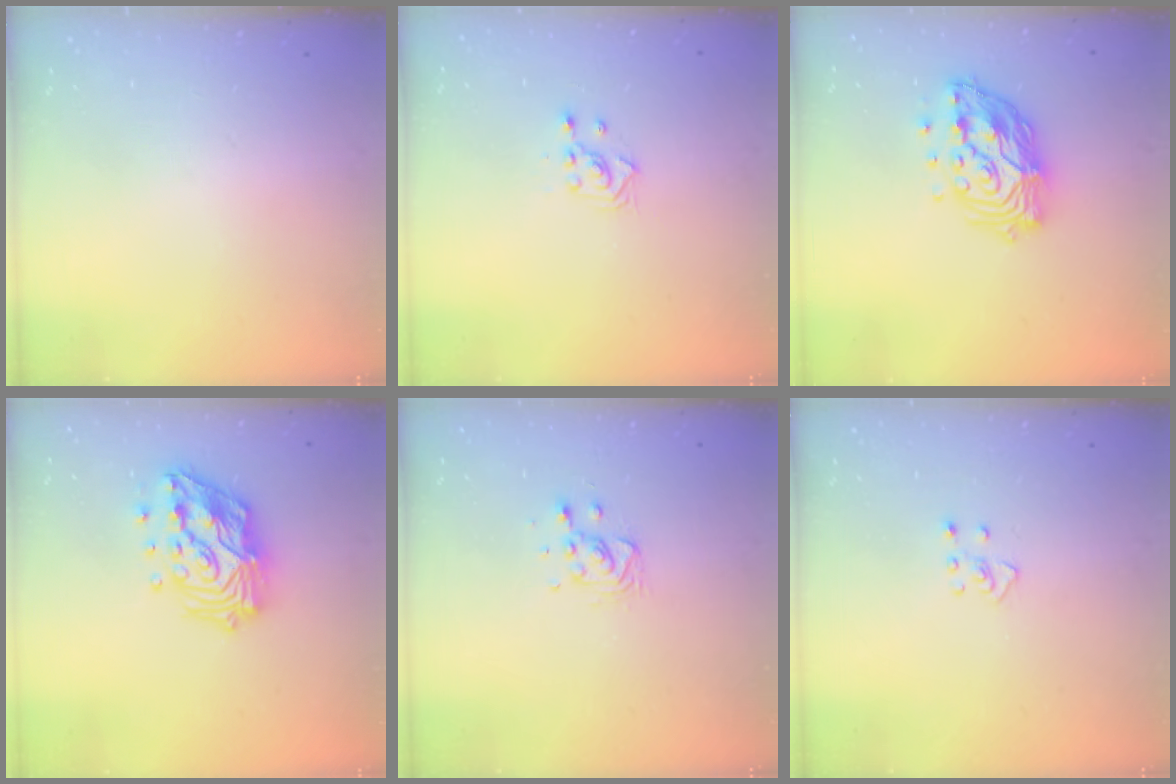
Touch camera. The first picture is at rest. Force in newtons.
{"total": 2.3, "press": 2.3, "slide": 0.3}
{"total": 14.9, "press": 14.9, "slide": 1.3}
{"total": 17.5, "press": 17.3, "slide": 2.1}
{"total": 8.3, "press": 8.0, "slide": 2.1}
{"total": 3.4, "press": 3.3, "slide": 0.6}